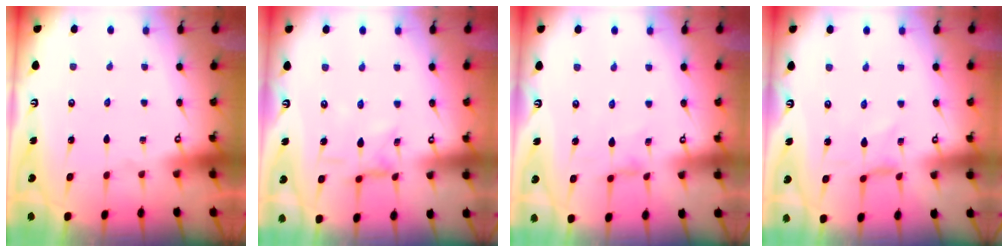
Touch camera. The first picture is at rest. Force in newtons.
{"total": 2.5, "press": 2.4, "slide": 0.4}
{"total": 2.5, "press": 2.4, "slide": 0.4}
{"total": 0.0}